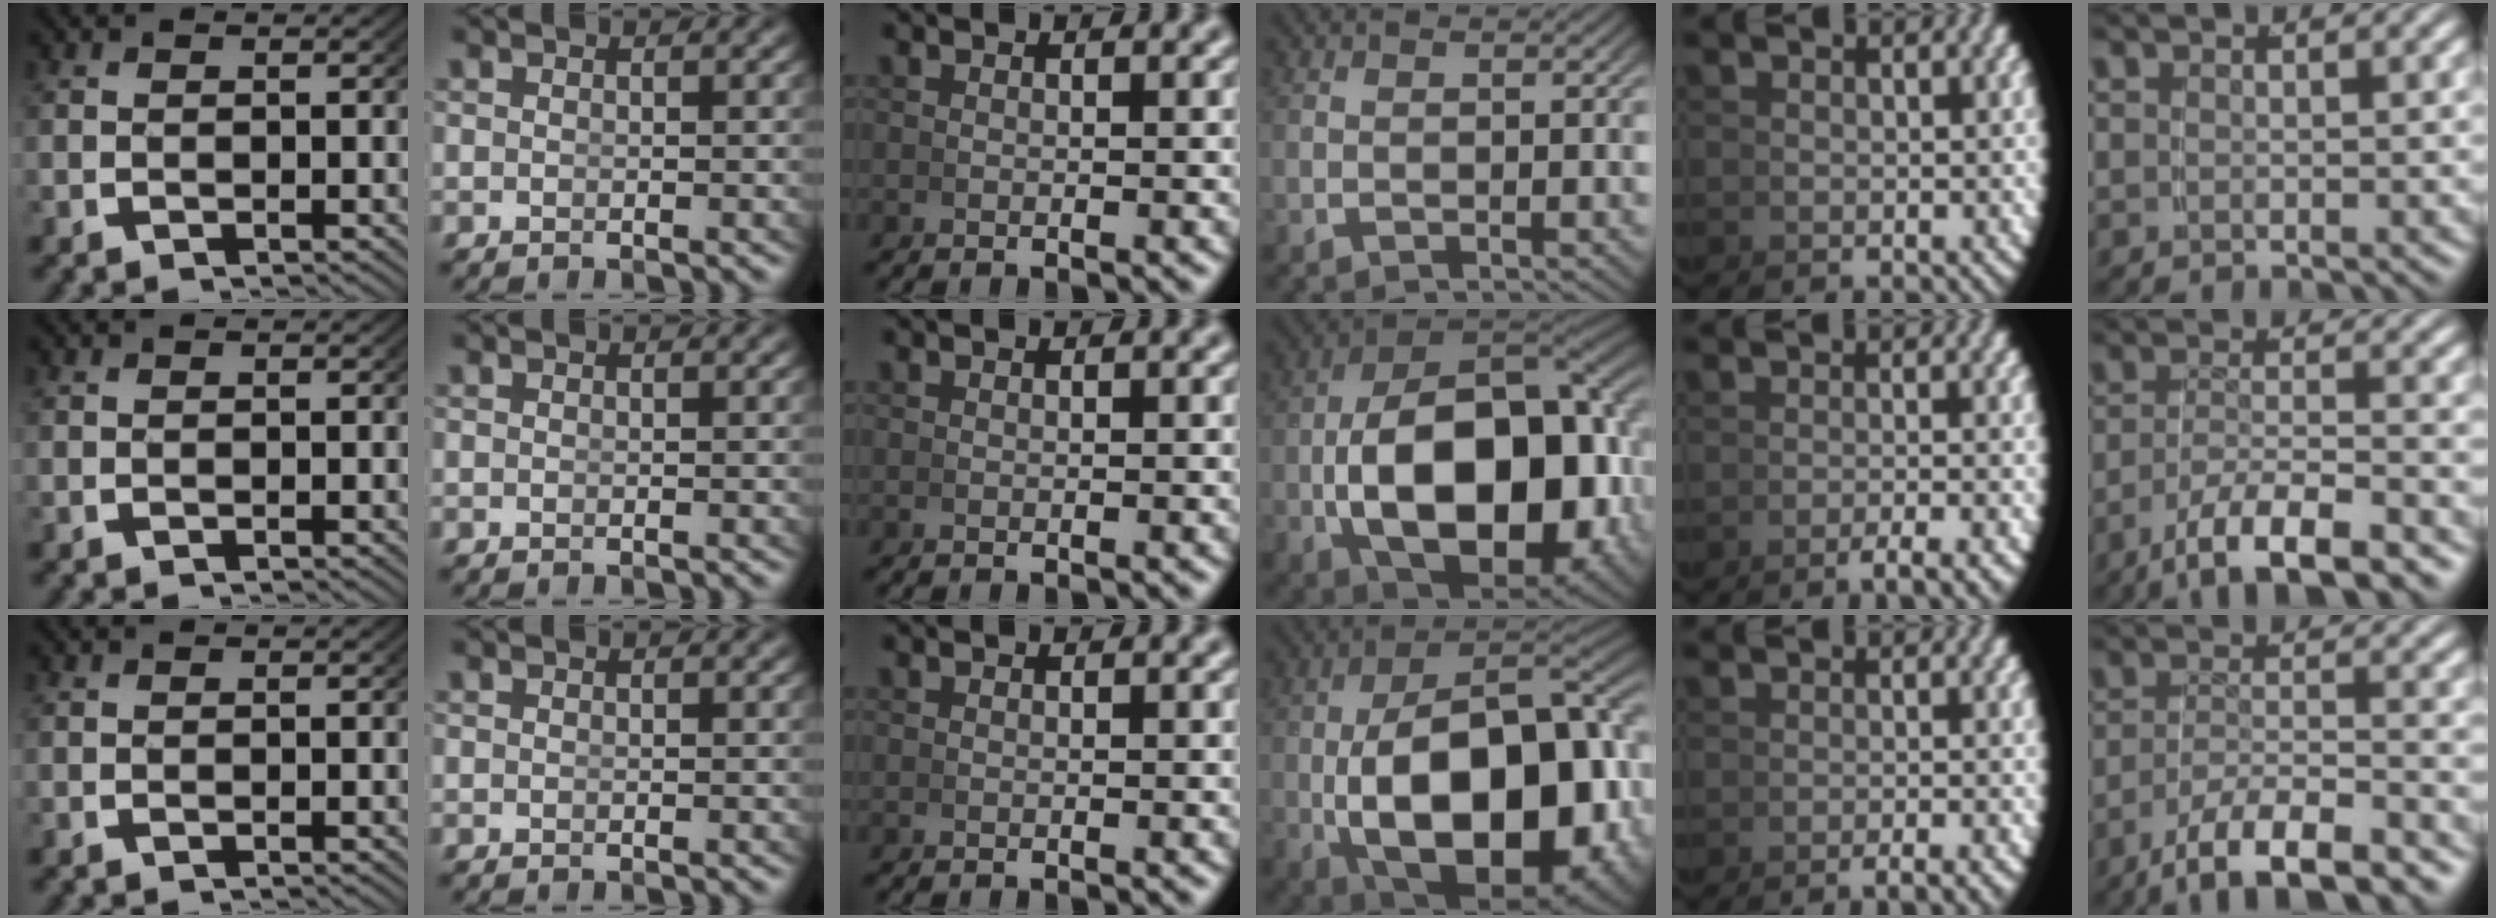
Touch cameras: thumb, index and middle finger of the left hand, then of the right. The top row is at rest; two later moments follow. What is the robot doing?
{"motion": "grasp_and_lifting", "object": "photo album"}